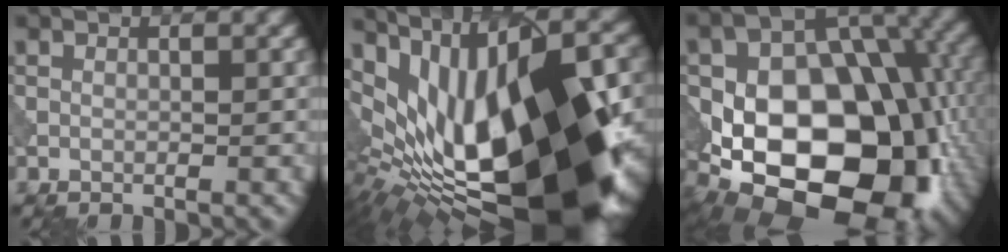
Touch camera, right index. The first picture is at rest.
{"total": 19.3, "force": [-0.7, 8.6, 17.2], "torque": [-0.278, -0.007, -0.014]}
{"total": 19.7, "force": [-3.7, 13.2, 14.1], "torque": [-0.224, -0.019, -0.041]}